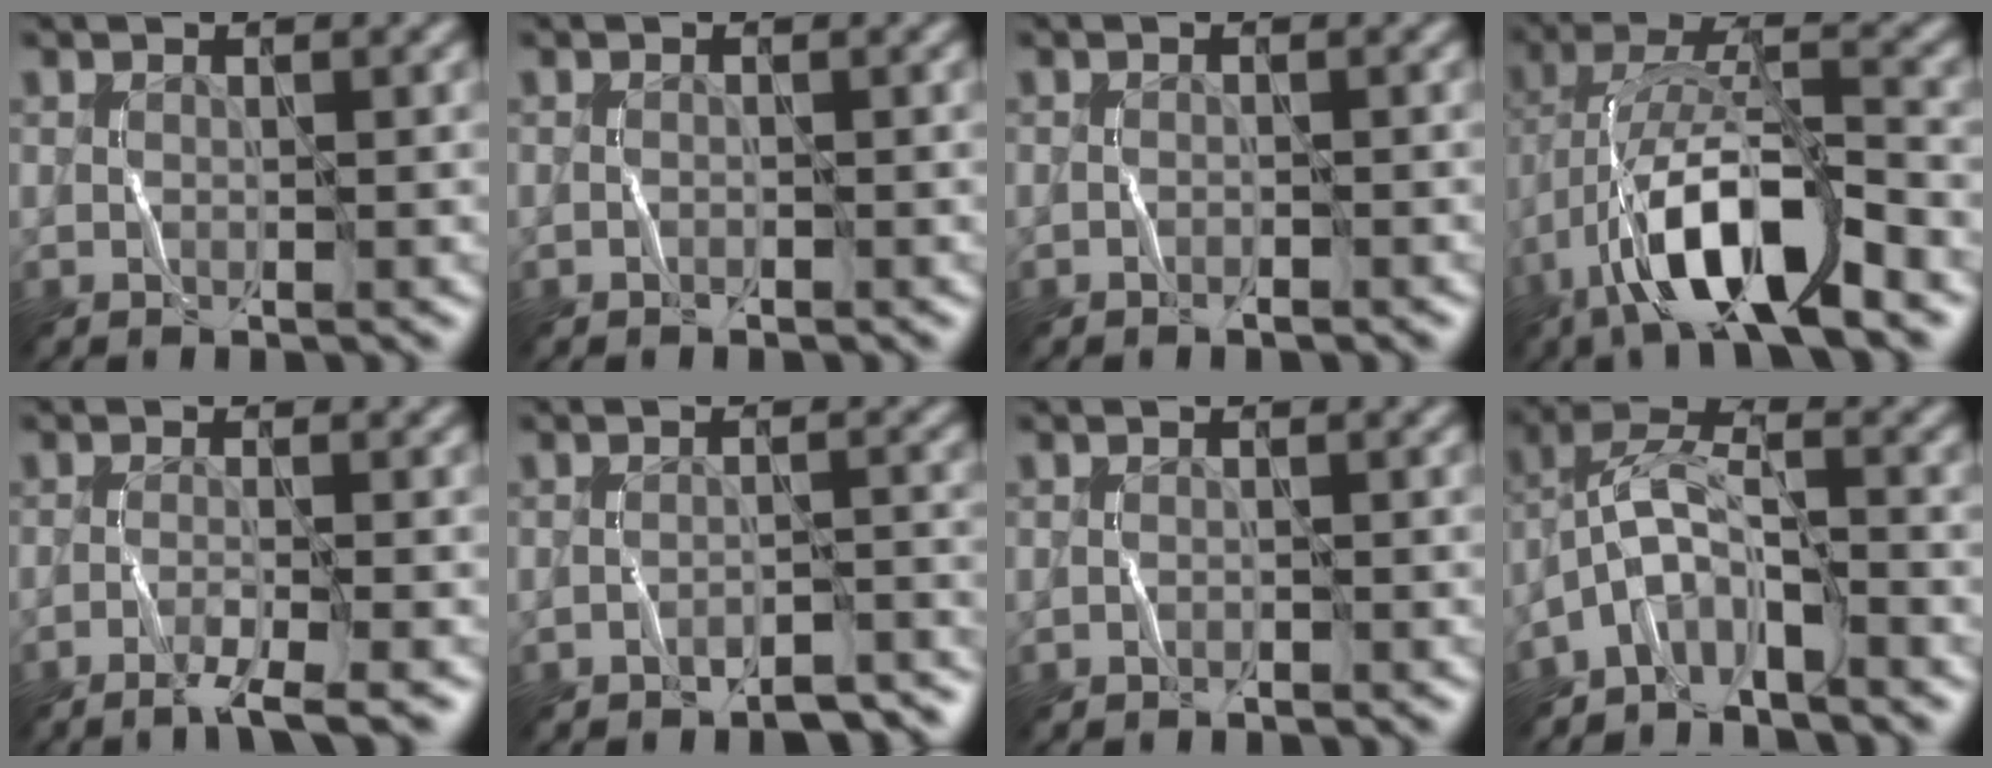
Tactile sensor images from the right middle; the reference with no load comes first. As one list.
[{"total": 0.0}, {"total": 0.9, "force": [-0.7, 0.3, 0.5], "torque": [-0.002, 0.013, -0.013]}, {"total": 10.8, "force": [-5.4, 3.3, 8.7], "torque": [-0.166, 0.020, -0.101]}, {"total": 3.6, "force": [-2.5, 0.5, 2.6], "torque": [-0.036, 0.009, -0.054]}, {"total": 3.5, "force": [-3.2, 0.7, 1.3], "torque": [-0.022, 0.008, -0.042]}, {"total": 0.6, "force": [-0.6, 0.1, 0.1], "torque": [-0.002, 0.011, -0.013]}, {"total": 4.8, "force": [-3.4, 1.4, 3.1], "torque": [-0.058, 0.018, -0.074]}]